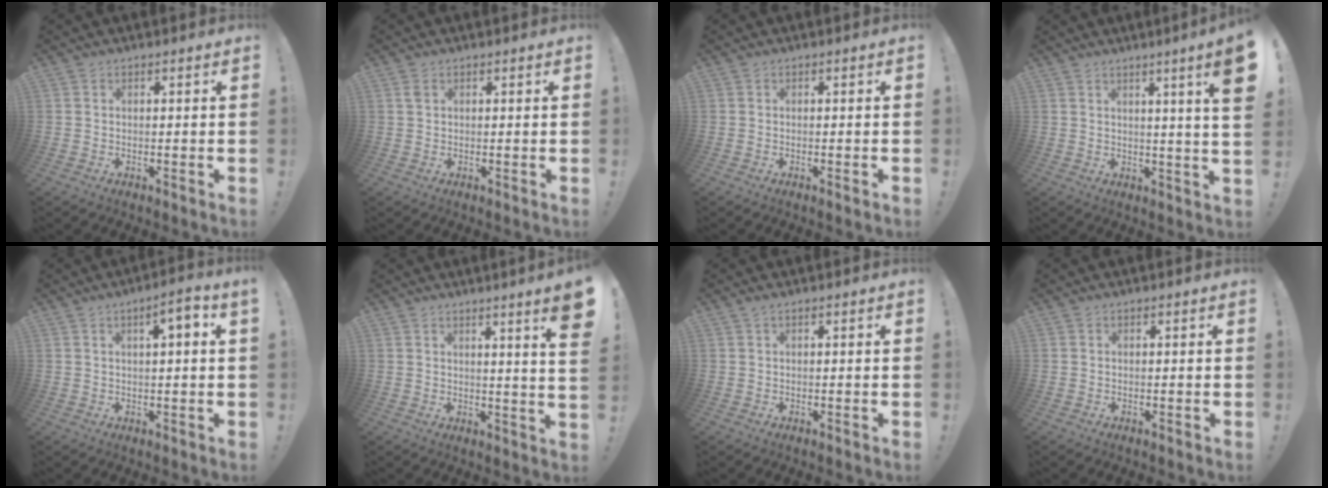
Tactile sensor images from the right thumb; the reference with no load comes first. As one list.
[{"total": 1.3, "force": [0.7, 0.7, 0.9], "torque": [-0.013, 0.001, 0.011]}, {"total": 0.5, "force": [-0.4, -0.1, 0.4], "torque": [-0.010, 0.003, -0.006]}, {"total": 8.7, "force": [3.1, -1.2, 8.0], "torque": [-0.111, -0.026, 0.041]}, {"total": 4.6, "force": [1.3, 0.4, 4.4], "torque": [-0.059, -0.006, 0.015]}, {"total": 7.7, "force": [3.3, -0.9, 6.9], "torque": [-0.091, -0.036, 0.047]}, {"total": 0.8, "force": [0.3, 0.1, 0.7], "torque": [-0.017, 0.002, 0.006]}, {"total": 0.0}]